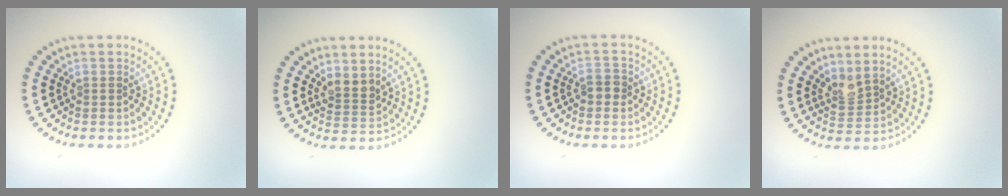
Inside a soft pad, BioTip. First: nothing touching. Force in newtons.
{"total": 2.1, "press": 1.7, "slide": 1.1}
{"total": 1.4, "press": 1.3, "slide": 0.4}
{"total": 2.1, "press": 1.5, "slide": 1.4}